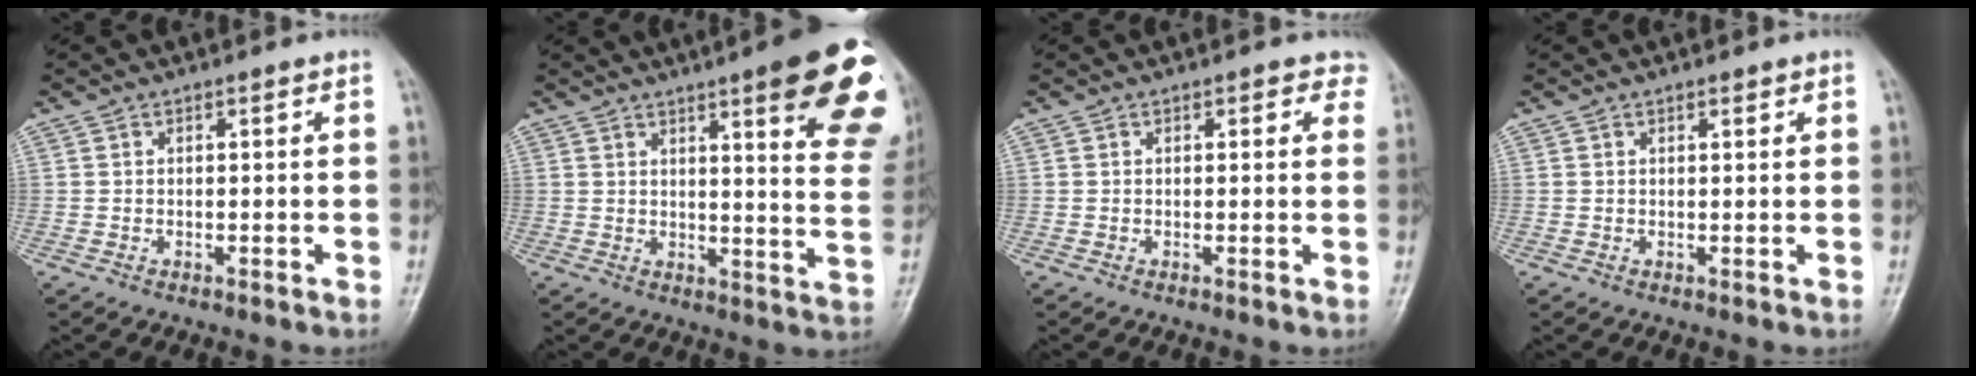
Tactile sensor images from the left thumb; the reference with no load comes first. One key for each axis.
{"total": 19.9, "fx": 10.4, "fy": 4.1, "fz": 16.5, "tx": -0.181, "ty": -0.041, "tz": 0.116}
{"total": 2.4, "fx": 1.5, "fy": 1.6, "fz": 0.9, "tx": 0.021, "ty": -0.003, "tz": 0.006}
{"total": 0.8, "fx": 0.7, "fy": 0.3, "fz": 0.4, "tx": -0.003, "ty": -0.003, "tz": 0.009}